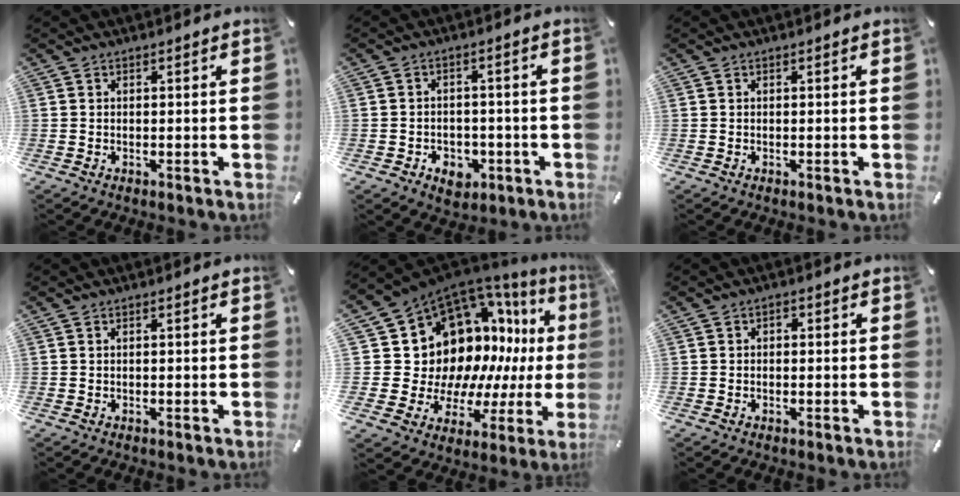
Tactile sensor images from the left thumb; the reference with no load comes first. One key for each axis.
{"total": 5.3, "fx": -2.3, "fy": 4.2, "fz": 2.2, "tx": -0.033, "ty": 0.008, "tz": -0.041}
{"total": 0.0}
{"total": 0.0}
{"total": 20.0, "fx": 6.4, "fy": 15.5, "fz": 10.8, "tx": -0.179, "ty": -0.090, "tz": 0.158}
{"total": 1.1, "fx": -0.6, "fy": 0.8, "fz": 0.5, "tx": -0.010, "ty": 0.004, "tz": -0.013}